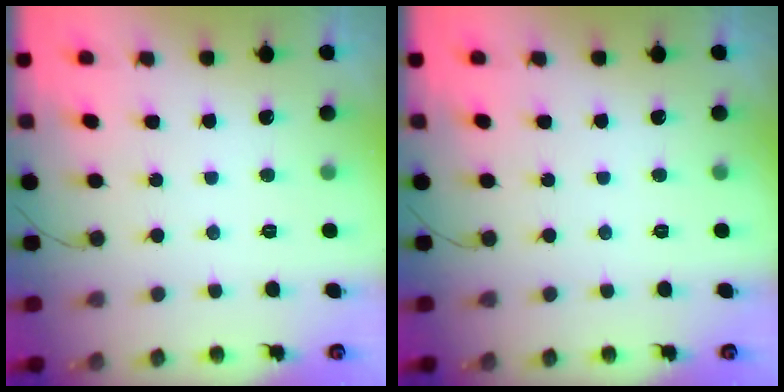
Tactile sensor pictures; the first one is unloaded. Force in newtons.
{"total": 0.0}